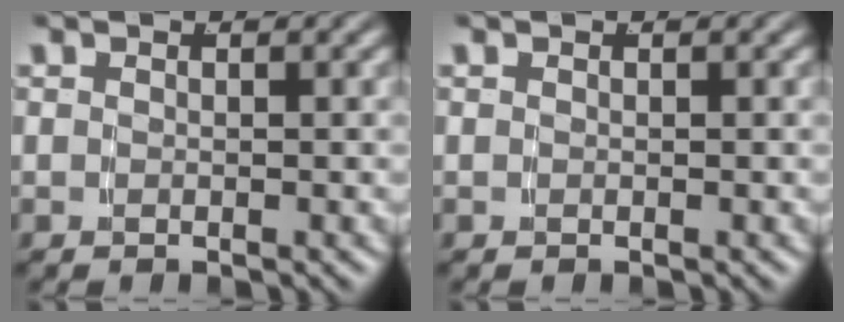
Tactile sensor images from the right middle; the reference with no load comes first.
{"total": 0.0}